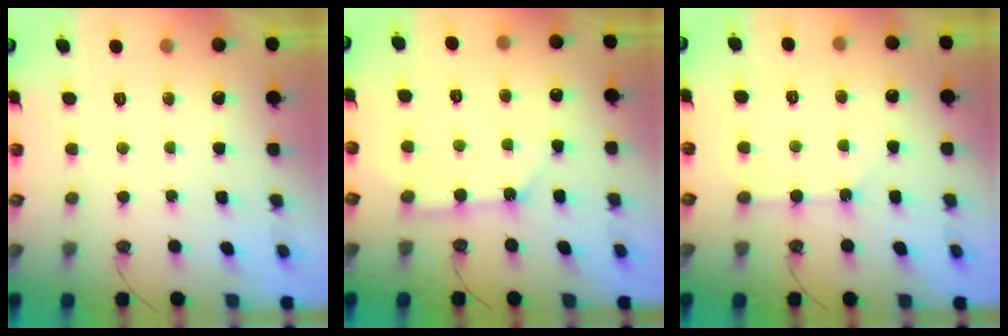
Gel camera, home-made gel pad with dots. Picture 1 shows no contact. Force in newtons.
{"total": 7.4, "press": 7.4, "slide": 0.7}
{"total": 2.6, "press": 2.5, "slide": 0.4}